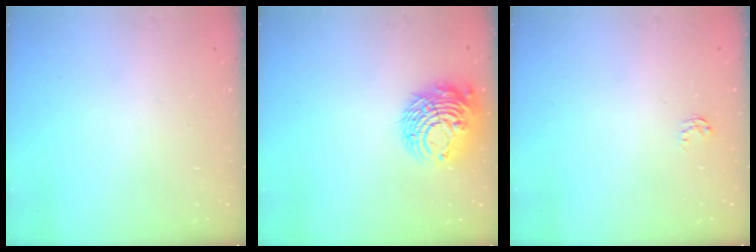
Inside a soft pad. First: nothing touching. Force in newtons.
{"total": 10.7, "press": 10.6, "slide": 1.2}
{"total": 2.6, "press": 2.6, "slide": 0.3}